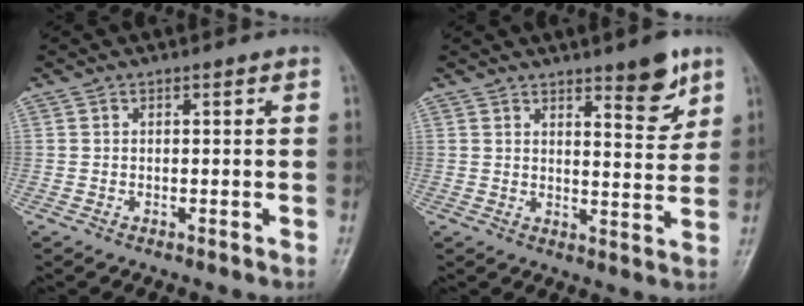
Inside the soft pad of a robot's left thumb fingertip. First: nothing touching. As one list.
[{"total": 7.6, "force": [4.8, 2.2, 5.4], "torque": [-0.057, -0.035, 0.065]}]